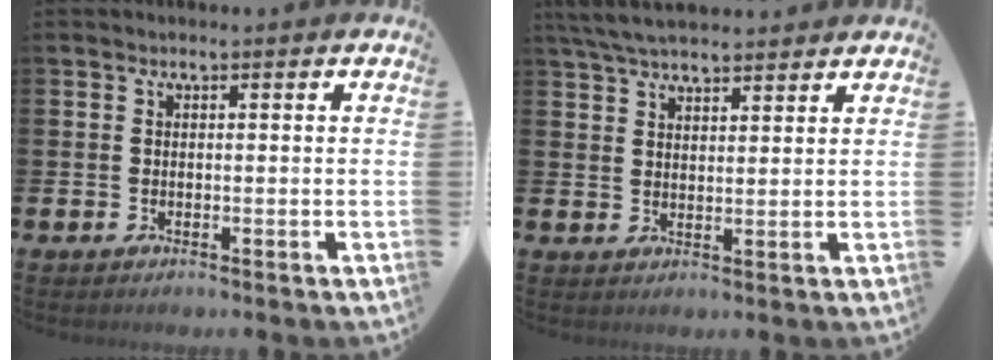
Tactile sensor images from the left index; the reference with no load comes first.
{"total": 5.3, "force": [5.0, 1.0, 1.5], "torque": [-0.048, -0.010, 0.094]}